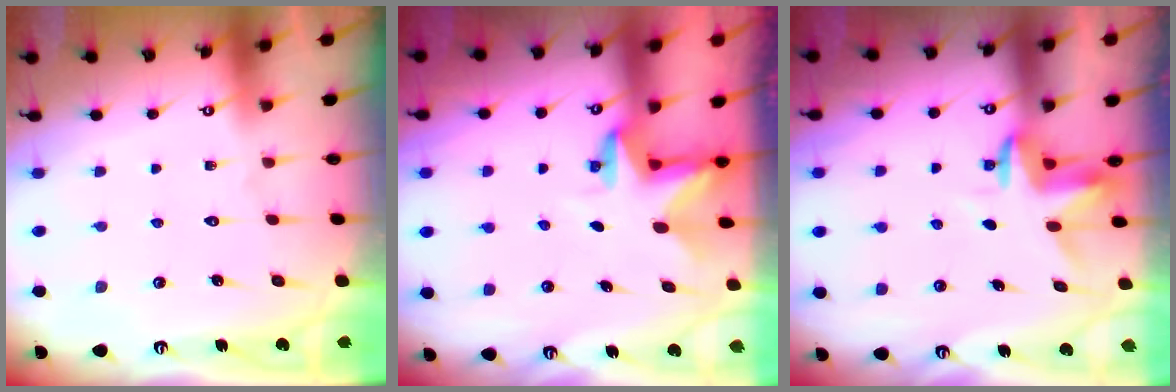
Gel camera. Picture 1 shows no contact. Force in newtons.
{"total": 2.9, "press": 2.9, "slide": 0.2}
{"total": 3.6, "press": 3.6, "slide": 0.2}